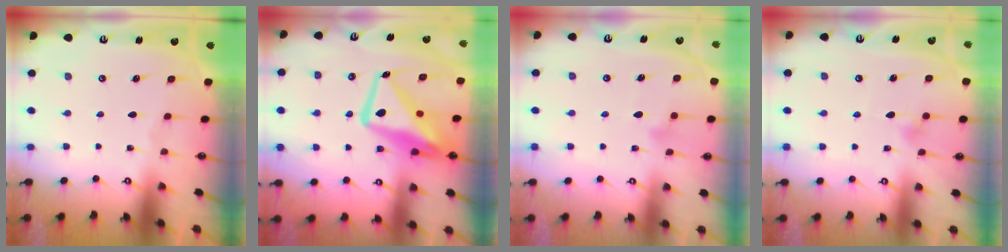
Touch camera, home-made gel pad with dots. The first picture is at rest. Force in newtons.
{"total": 14.8, "press": 14.8, "slide": 1.4}
{"total": 10.3, "press": 10.3, "slide": 0.5}
{"total": 4.9, "press": 4.7, "slide": 1.4}